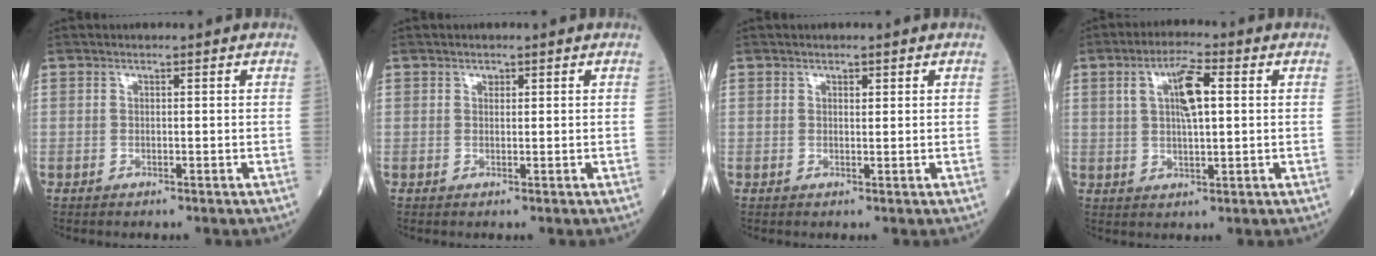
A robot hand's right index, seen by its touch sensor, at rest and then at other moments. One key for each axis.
{"total": 0.6, "fx": 0.4, "fy": 0.5, "fz": 0.2, "tx": -0.001, "ty": -0.002, "tz": 0.004}
{"total": 0.9, "fx": 0.5, "fy": 0.4, "fz": 0.6, "tx": -0.008, "ty": -0.001, "tz": 0.008}
{"total": 6.8, "fx": 1.6, "fy": 1.5, "fz": 6.4, "tx": -0.118, "ty": 0.011, "tz": 0.029}